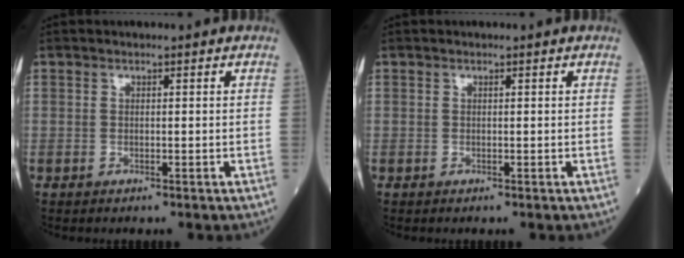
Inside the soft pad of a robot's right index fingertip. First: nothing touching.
{"total": 0.0}